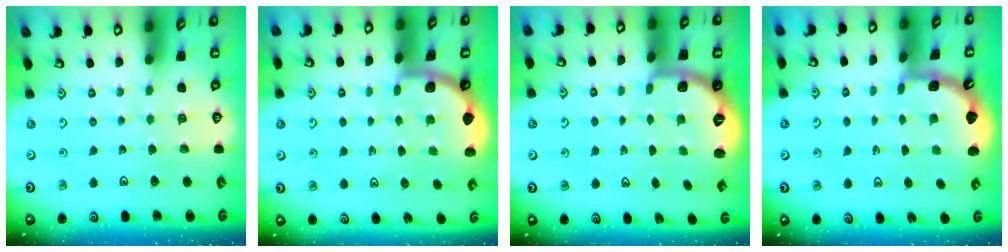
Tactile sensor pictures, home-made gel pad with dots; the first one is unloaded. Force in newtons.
{"total": 1.9, "press": 1.9, "slide": 0.0}
{"total": 2.6, "press": 1.6, "slide": 2.1}
{"total": 2.0, "press": 2.0, "slide": 0.2}